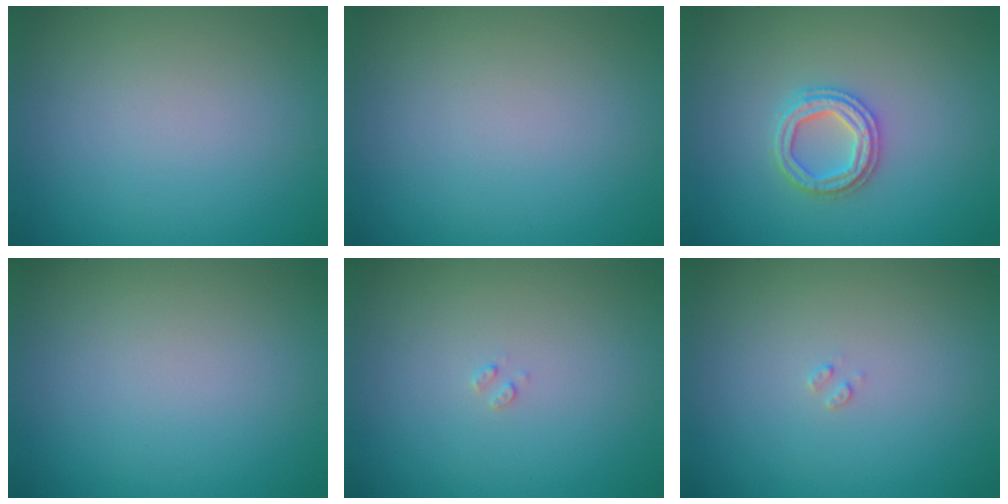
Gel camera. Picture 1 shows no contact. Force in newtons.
{"total": 0.0}
{"total": 2.4, "press": 2.4, "slide": 0.3}
{"total": 0.0}
{"total": 0.6, "press": 0.6, "slide": 0.2}
{"total": 0.6, "press": 0.6, "slide": 0.2}